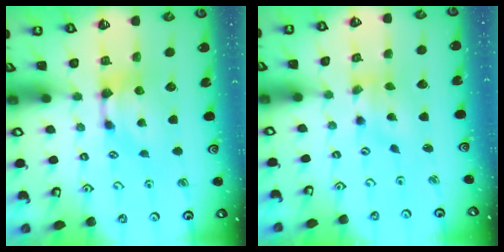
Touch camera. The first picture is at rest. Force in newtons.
{"total": 1.3, "press": 0.7, "slide": 1.0}